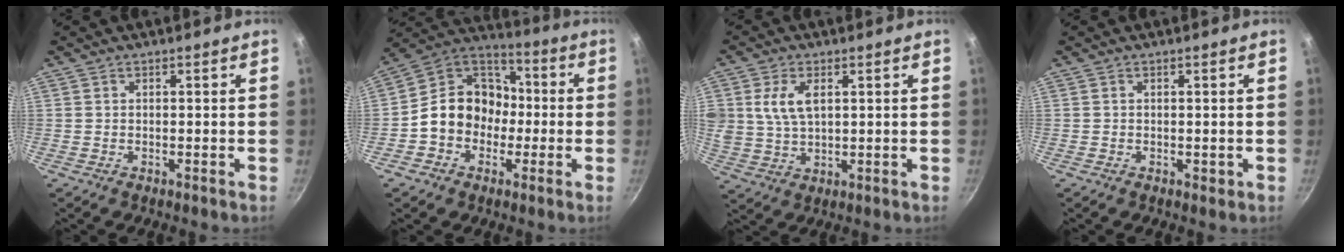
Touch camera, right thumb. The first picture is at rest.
{"total": 13.9, "force": [-2.2, 11.7, 7.1], "torque": [-0.068, 0.049, -0.058]}
{"total": 7.2, "force": [2.1, 4.4, 5.3], "torque": [-0.098, -0.008, 0.043]}
{"total": 0.6, "force": [0.0, 0.5, 0.3], "torque": [0.001, -0.001, 0.000]}